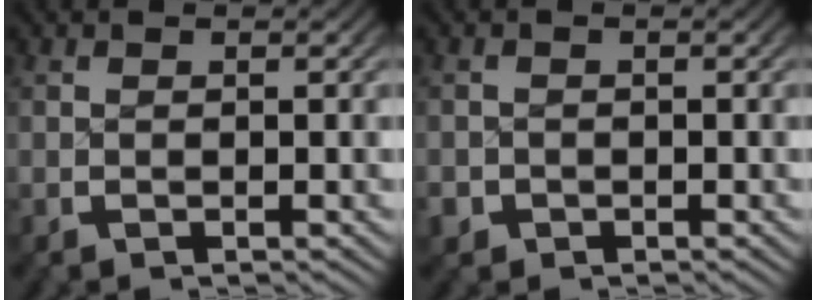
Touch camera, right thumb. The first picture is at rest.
{"total": 1.8, "force": [-1.1, 1.4, 0.2], "torque": [-0.010, -0.010, -0.017]}